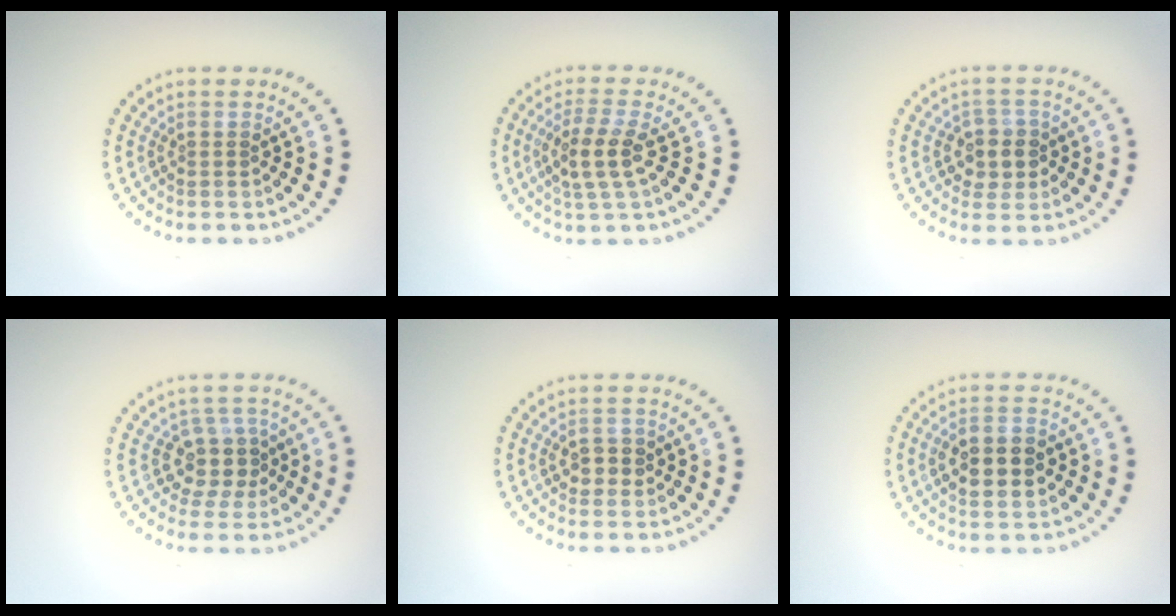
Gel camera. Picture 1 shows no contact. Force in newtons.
{"total": 3.2, "press": 2.8, "slide": 1.5}
{"total": 2.7, "press": 2.5, "slide": 0.9}
{"total": 3.3, "press": 3.0, "slide": 1.5}
{"total": 2.0, "press": 2.0, "slide": 0.4}
{"total": 4.6, "press": 4.6, "slide": 0.3}